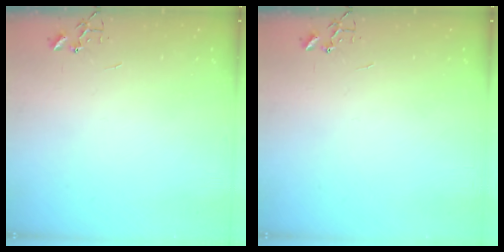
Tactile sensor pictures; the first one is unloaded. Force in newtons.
{"total": 0.0}